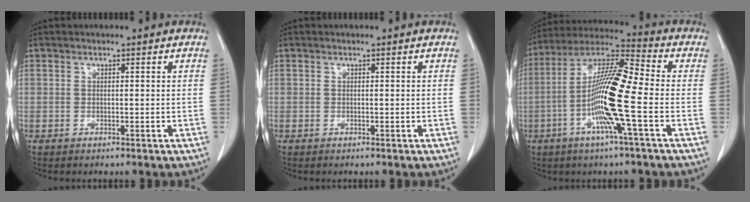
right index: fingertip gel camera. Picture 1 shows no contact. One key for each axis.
{"total": 0.0}
{"total": 14.4, "fx": -3.3, "fy": 0.1, "fz": 14.0, "tx": -0.274, "ty": 0.000, "tz": -0.077}